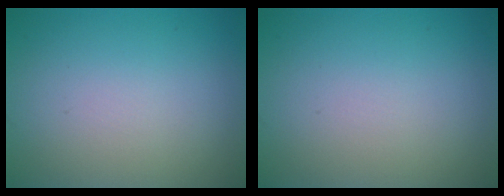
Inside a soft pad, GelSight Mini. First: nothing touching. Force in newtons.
{"total": 0.0}